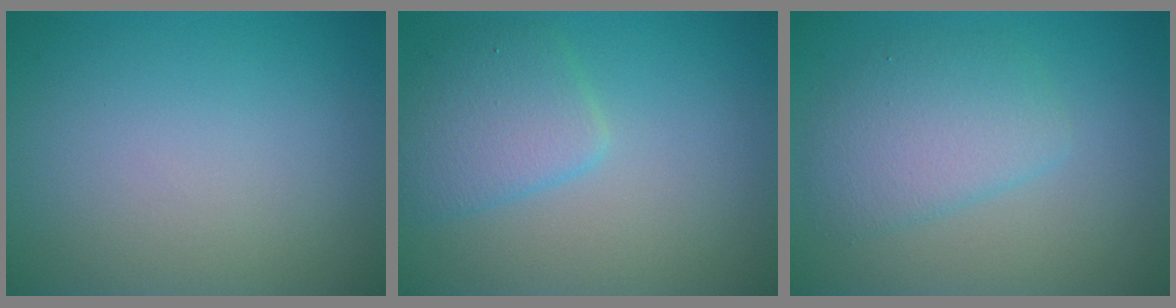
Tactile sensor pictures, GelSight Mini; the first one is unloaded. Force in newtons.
{"total": 3.5, "press": 3.5, "slide": 0.1}
{"total": 3.7, "press": 3.7, "slide": 0.1}